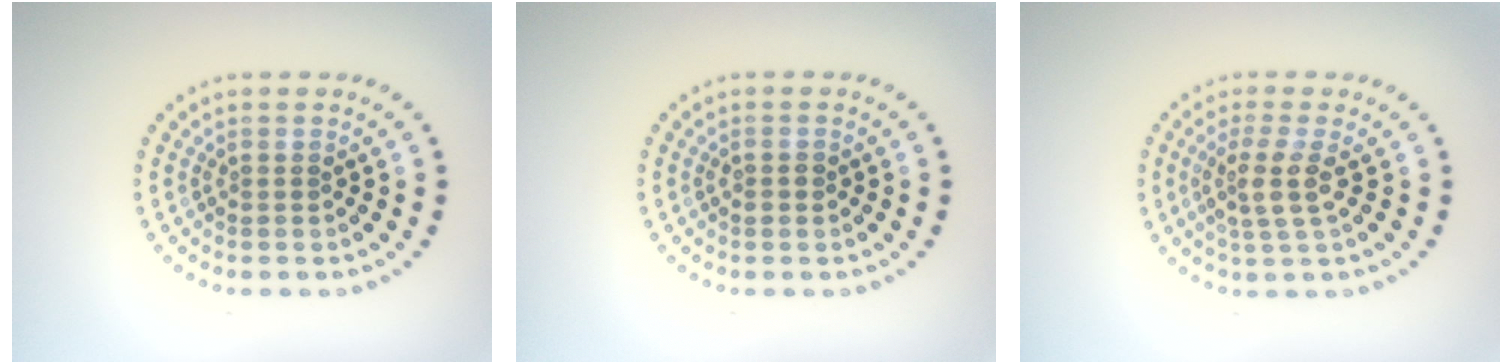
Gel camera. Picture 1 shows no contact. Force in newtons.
{"total": 0.9, "press": 0.9, "slide": 0.0}
{"total": 2.9, "press": 2.4, "slide": 1.7}